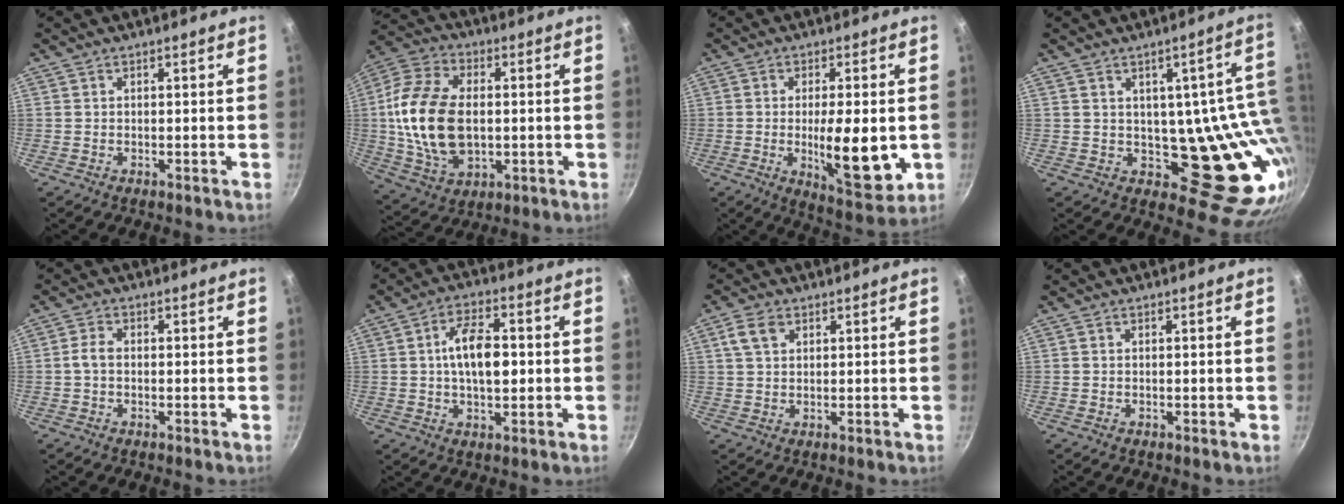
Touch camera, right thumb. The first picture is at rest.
{"total": 19.1, "force": [0.0, 12.2, 14.7], "torque": [-0.272, 0.007, 0.000]}
{"total": 13.4, "force": [-1.7, 4.6, 12.4], "torque": [-0.172, -0.014, -0.016]}
{"total": 16.8, "force": [3.6, 10.6, 12.5], "torque": [-0.072, -0.042, 0.066]}
{"total": 2.5, "force": [-0.3, 1.6, 1.9], "torque": [-0.043, 0.013, -0.010]}
{"total": 9.7, "force": [0.5, 5.0, 8.3], "torque": [-0.123, 0.016, 0.002]}
{"total": 4.4, "force": [1.9, 2.8, 2.8], "torque": [-0.045, 0.004, 0.035]}
{"total": 0.0}